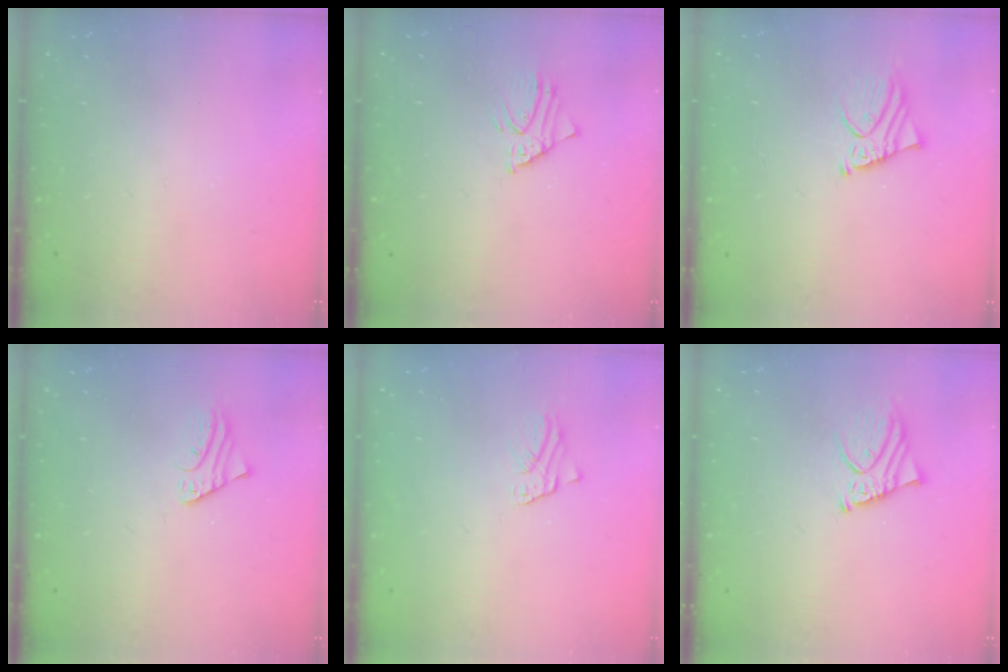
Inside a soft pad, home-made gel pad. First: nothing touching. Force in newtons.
{"total": 1.5, "press": 1.5, "slide": 0.1}
{"total": 2.9, "press": 2.8, "slide": 0.3}
{"total": 2.4, "press": 2.4, "slide": 0.2}
{"total": 1.9, "press": 1.9, "slide": 0.1}
{"total": 3.7, "press": 3.7, "slide": 0.5}